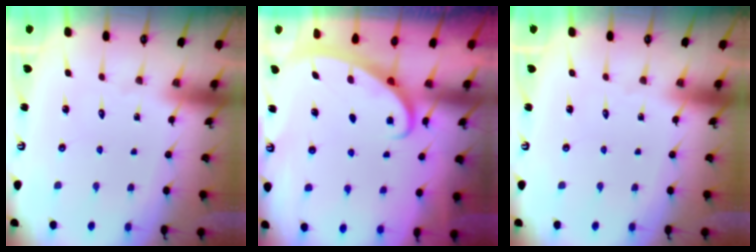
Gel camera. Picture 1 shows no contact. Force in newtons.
{"total": 2.5, "press": 2.5, "slide": 0.4}
{"total": 0.0}